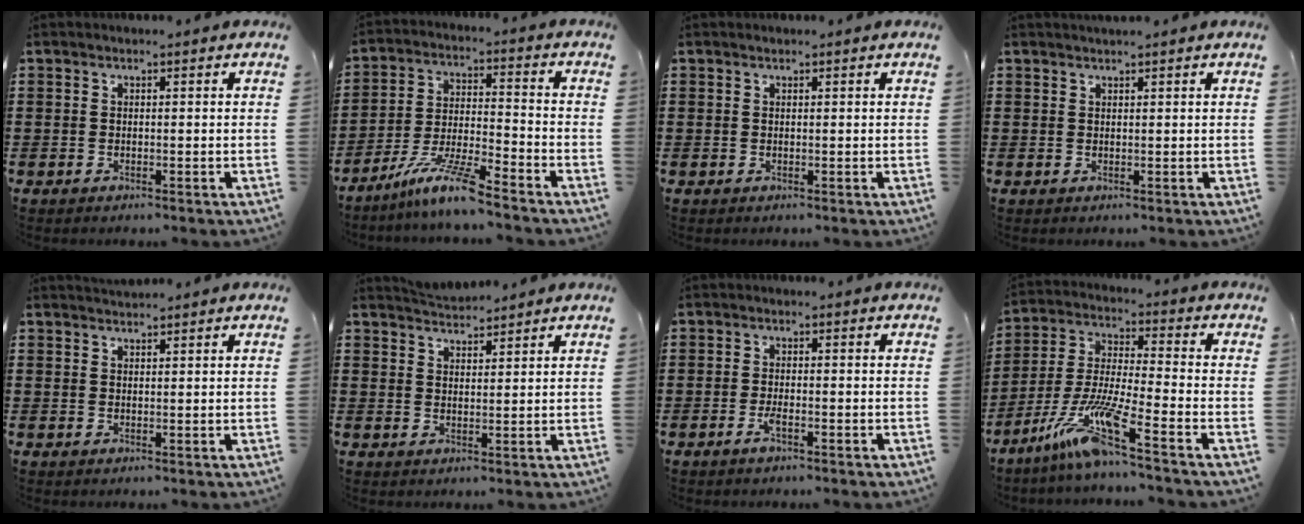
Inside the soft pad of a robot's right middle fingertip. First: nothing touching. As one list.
[{"total": 9.1, "force": [-7.4, 0.2, 5.2], "torque": [-0.112, -0.007, -0.146]}, {"total": 0.0}, {"total": 0.7, "force": [0.7, 0.0, 0.0], "torque": [-0.003, -0.001, 0.014]}, {"total": 1.3, "force": [1.3, 0.2, 0.1], "torque": [-0.003, 0.001, 0.024]}, {"total": 3.4, "force": [3.3, 0.5, 0.3], "torque": [-0.007, -0.010, 0.061]}, {"total": 1.9, "force": [-1.0, 0.4, 1.6], "torque": [-0.037, -0.003, -0.020]}, {"total": 10.7, "force": [-7.1, 0.5, 8.0], "torque": [-0.180, -0.015, -0.147]}]